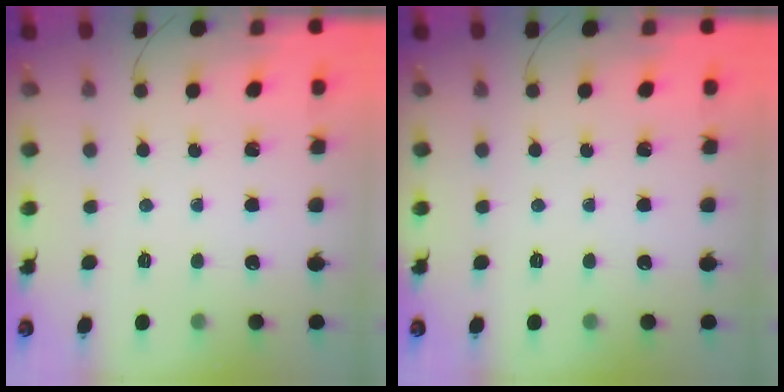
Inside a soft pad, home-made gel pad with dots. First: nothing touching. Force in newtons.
{"total": 0.0}